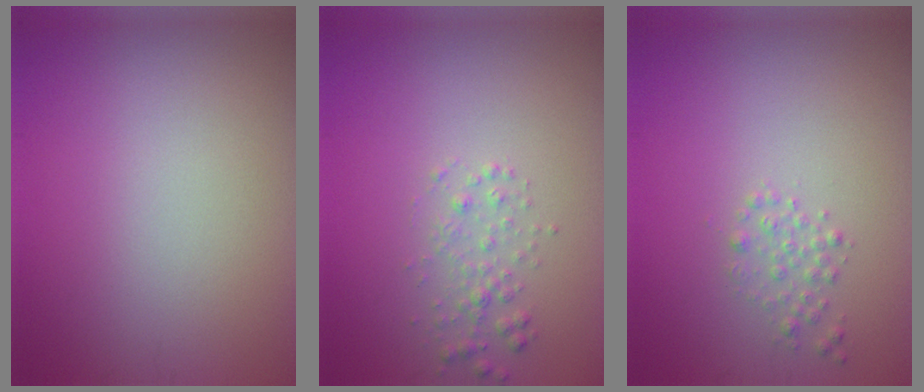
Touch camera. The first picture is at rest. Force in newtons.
{"total": 1.6, "press": 1.6, "slide": 0.0}
{"total": 1.2, "press": 1.2, "slide": 0.0}